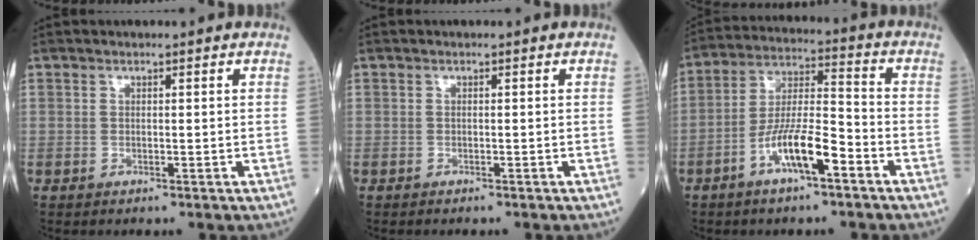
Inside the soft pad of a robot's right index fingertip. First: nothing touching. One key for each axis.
{"total": 0.8, "fx": -0.8, "fy": 0.1, "fz": 0.3, "tx": -0.002, "ty": 0.000, "tz": -0.012}
{"total": 9.6, "fx": -5.1, "fy": 1.6, "fz": 8.0, "tx": -0.159, "ty": 0.005, "tz": -0.095}